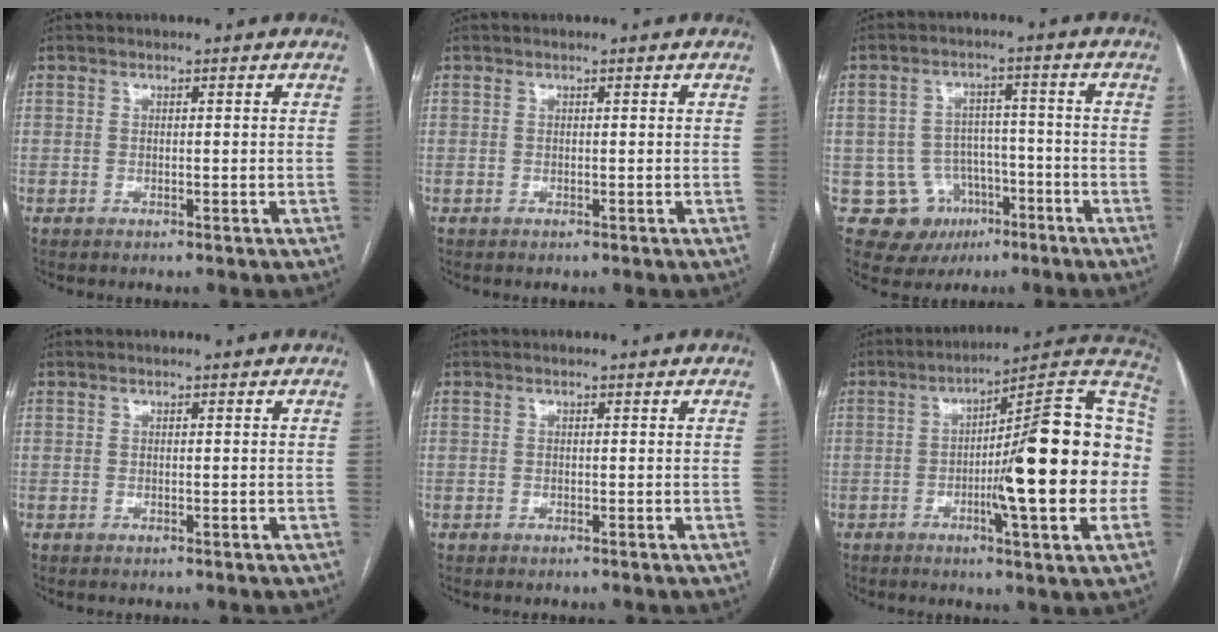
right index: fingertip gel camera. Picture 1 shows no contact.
{"total": 0.0}
{"total": 8.8, "force": [-3.5, 7.9, 1.5], "torque": [-0.023, 0.013, -0.041]}
{"total": 0.0}
{"total": 0.0}
{"total": 21.3, "force": [-2.3, 1.8, 21.1], "torque": [-0.261, 0.020, -0.035]}